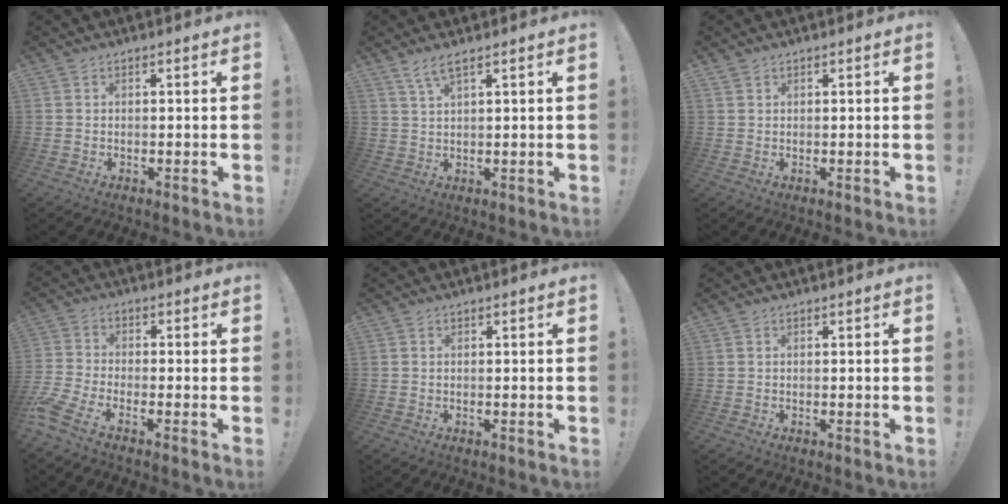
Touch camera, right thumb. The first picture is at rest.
{"total": 3.8, "force": [2.5, 0.0, 2.8], "torque": [-0.061, -0.007, 0.044]}
{"total": 0.7, "force": [0.6, 0.3, 0.3], "torque": [0.003, -0.004, 0.009]}
{"total": 6.2, "force": [-4.6, 2.0, 3.7], "torque": [-0.106, -0.001, -0.089]}
{"total": 0.0}
{"total": 0.0}